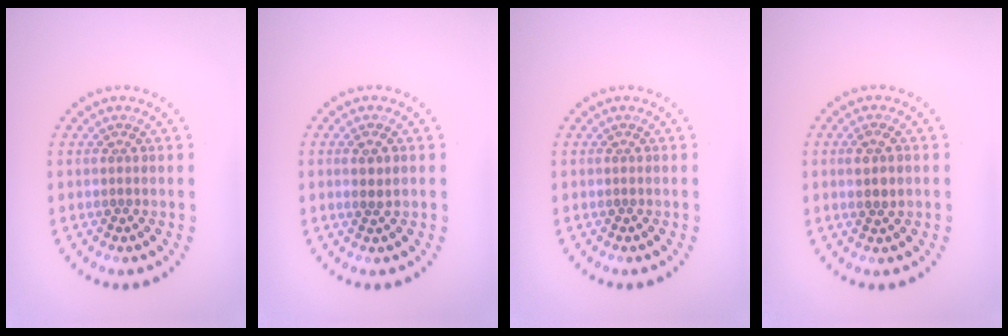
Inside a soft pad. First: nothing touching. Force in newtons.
{"total": 1.1, "press": 0.9, "slide": 0.7}
{"total": 0.0}
{"total": 1.4, "press": 1.4, "slide": 0.4}